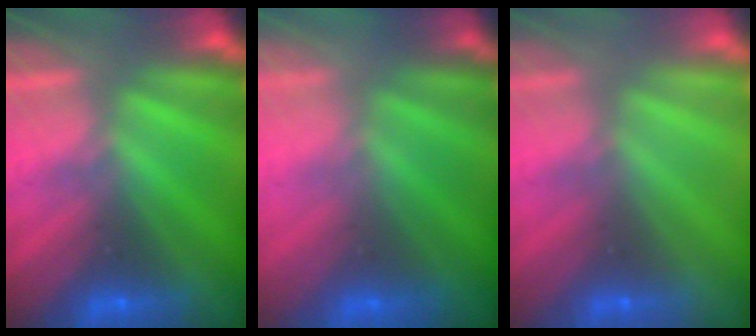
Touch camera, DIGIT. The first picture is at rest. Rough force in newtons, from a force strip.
{"total": 2.8}
{"total": 2.9}